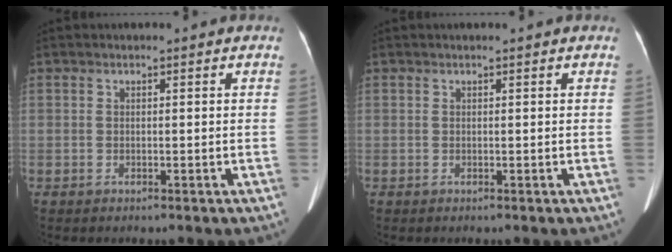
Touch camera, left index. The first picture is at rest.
{"total": 0.6, "force": [0.5, 0.0, 0.3], "torque": [-0.002, 0.010, 0.007]}